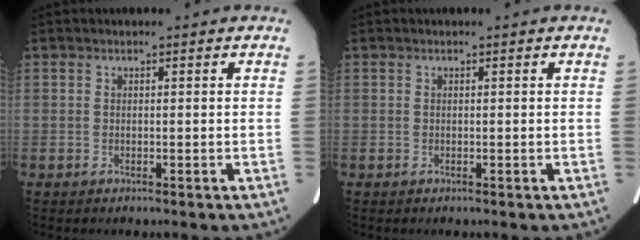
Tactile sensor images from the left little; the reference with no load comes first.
{"total": 0.0}